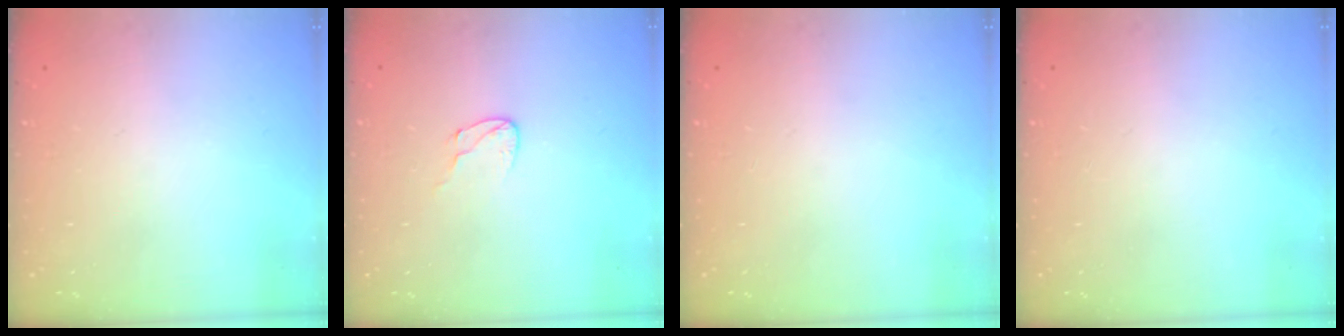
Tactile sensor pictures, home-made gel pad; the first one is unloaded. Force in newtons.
{"total": 5.0, "press": 5.0, "slide": 0.4}
{"total": 0.0}
{"total": 0.0}